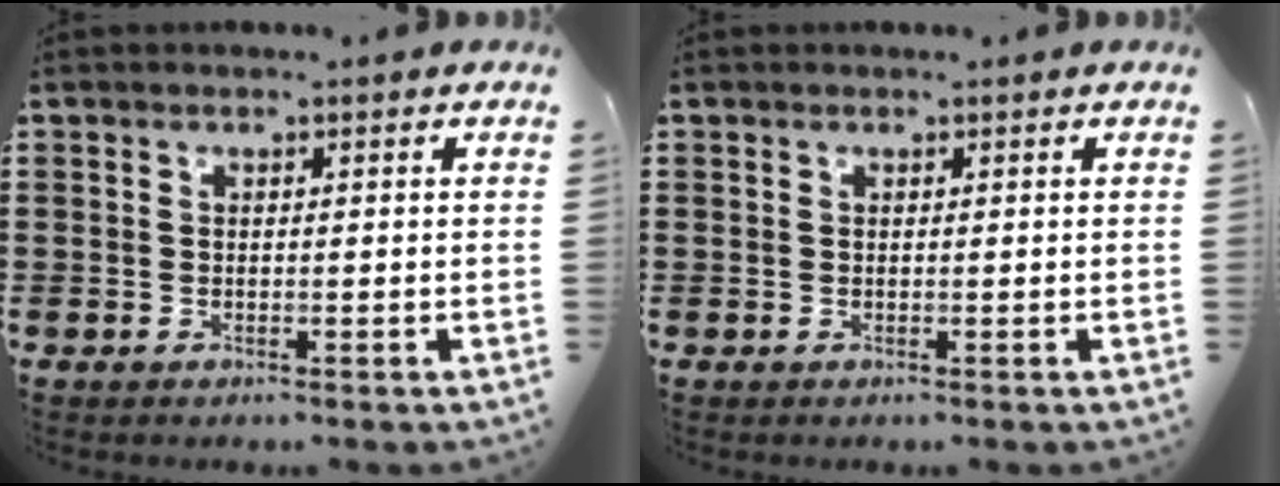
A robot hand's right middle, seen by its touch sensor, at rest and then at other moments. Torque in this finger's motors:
{"motor_torque": [0.00, 0.00, 0.20, -0.01]}